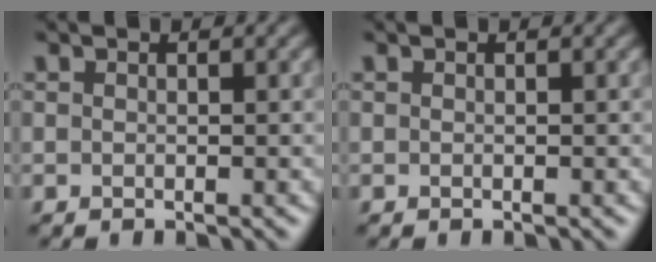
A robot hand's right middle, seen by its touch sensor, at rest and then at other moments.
{"total": 0.0}